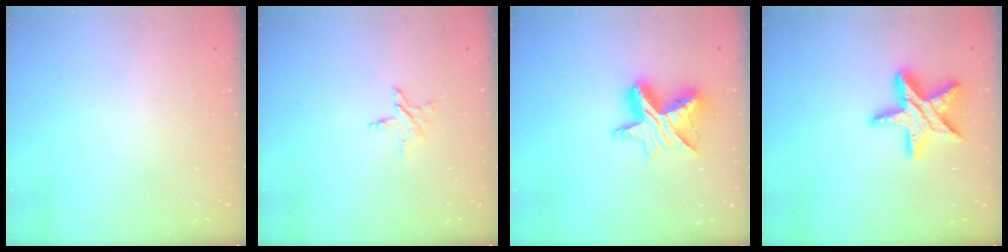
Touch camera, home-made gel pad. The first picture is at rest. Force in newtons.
{"total": 5.1, "press": 5.1, "slide": 0.5}
{"total": 11.3, "press": 11.3, "slide": 0.8}
{"total": 15.3, "press": 15.3, "slide": 1.0}